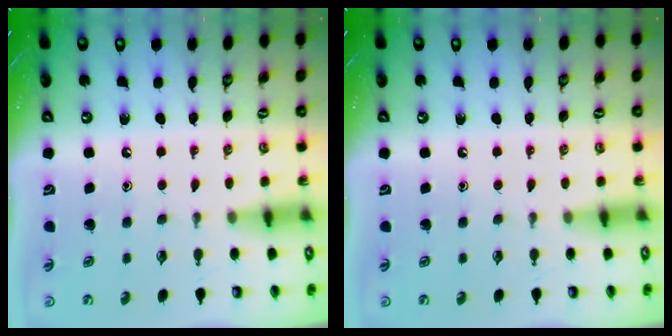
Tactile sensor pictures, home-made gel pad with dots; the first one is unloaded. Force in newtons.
{"total": 0.0}